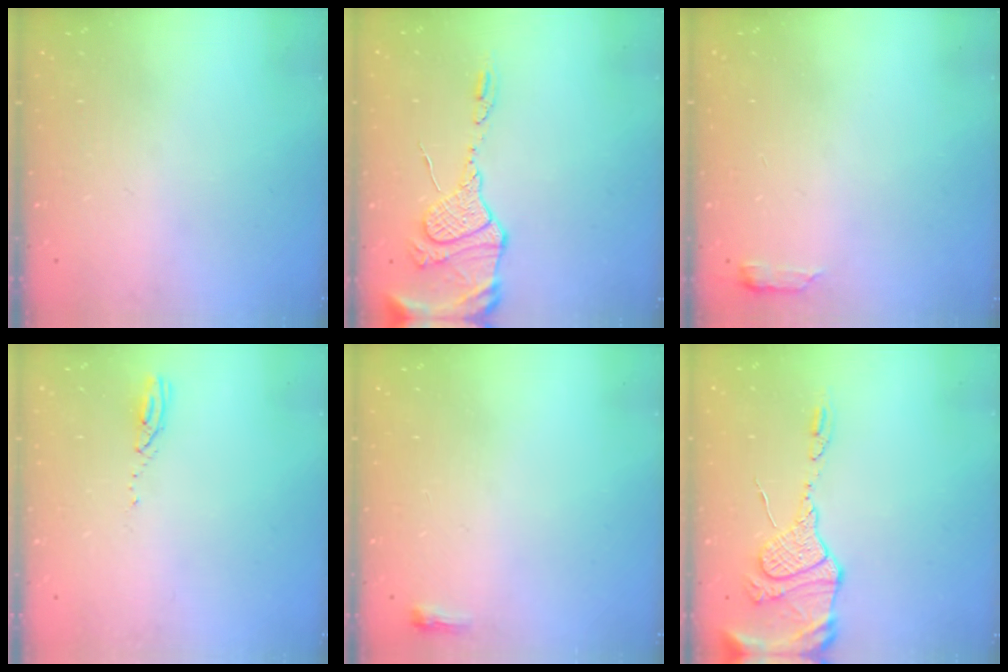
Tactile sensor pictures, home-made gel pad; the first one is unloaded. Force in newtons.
{"total": 13.6, "press": 13.5, "slide": 1.1}
{"total": 2.9, "press": 2.8, "slide": 0.6}
{"total": 3.2, "press": 3.2, "slide": 0.3}
{"total": 2.6, "press": 2.5, "slide": 0.6}
{"total": 13.6, "press": 13.5, "slide": 1.1}